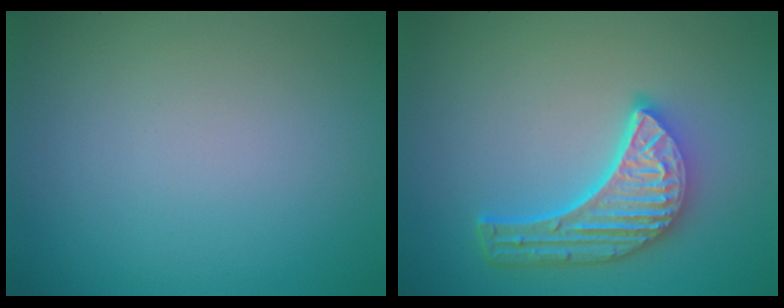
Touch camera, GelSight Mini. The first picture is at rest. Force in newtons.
{"total": 5.8, "press": 4.5, "slide": 3.7}